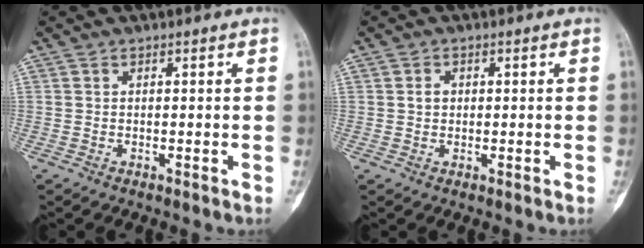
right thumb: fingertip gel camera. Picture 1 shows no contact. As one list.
[{"total": 1.8, "force": [0.3, 1.5, 1.0], "torque": [-0.012, 0.004, 0.005]}]